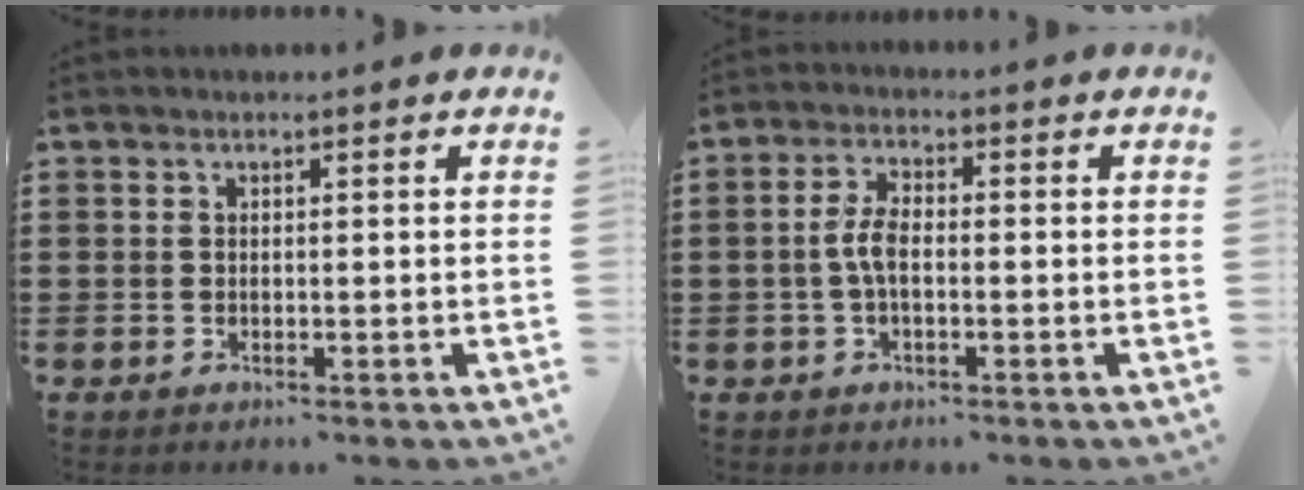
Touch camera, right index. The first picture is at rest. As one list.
[{"total": 4.0, "force": [-0.7, 1.7, 3.5], "torque": [-0.087, -0.002, -0.019]}]